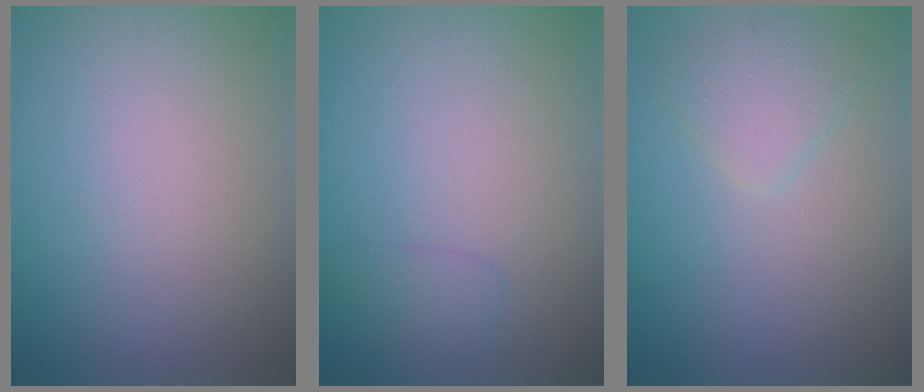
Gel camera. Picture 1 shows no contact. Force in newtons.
{"total": 1.4, "press": 1.4, "slide": 0.1}
{"total": 2.0, "press": 2.0, "slide": 0.2}